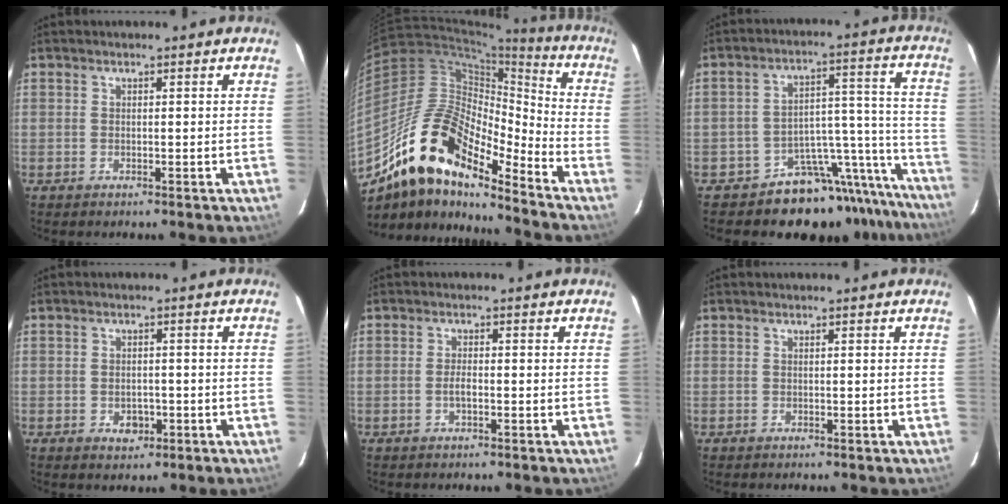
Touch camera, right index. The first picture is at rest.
{"total": 18.9, "force": [-14.2, 6.3, 10.8], "torque": [-0.184, -0.002, -0.277]}
{"total": 17.5, "force": [-16.2, 6.4, 1.9], "torque": [-0.005, 0.072, -0.237]}
{"total": 3.2, "force": [-1.4, 2.3, 1.6], "torque": [-0.030, 0.002, -0.016]}
{"total": 2.6, "force": [-1.0, 0.7, 2.3], "torque": [-0.048, 0.001, -0.020]}
{"total": 0.0}